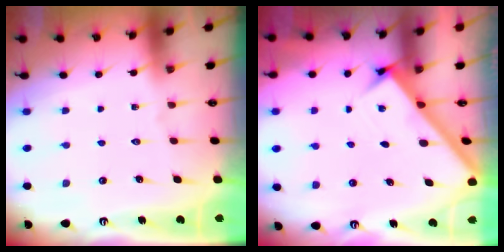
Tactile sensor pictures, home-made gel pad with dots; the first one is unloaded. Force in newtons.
{"total": 2.8, "press": 2.7, "slide": 0.4}